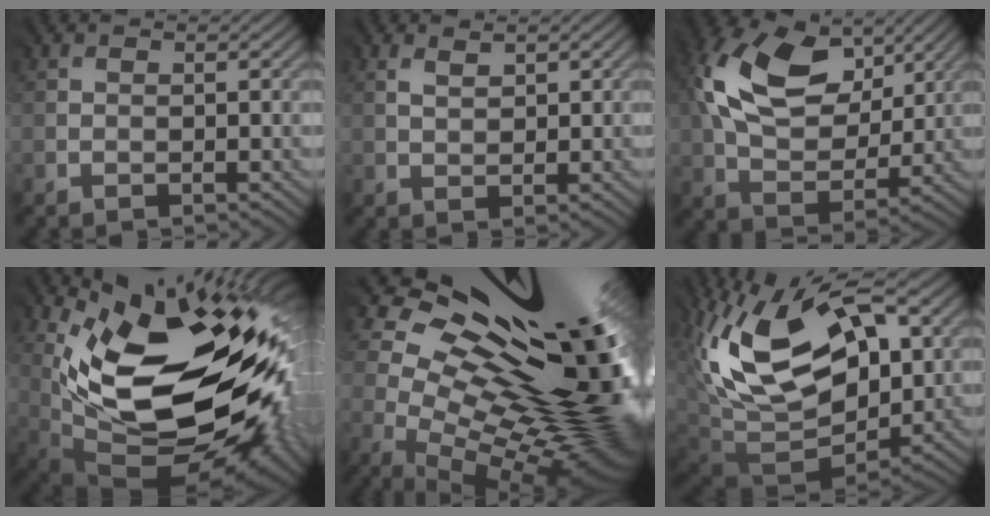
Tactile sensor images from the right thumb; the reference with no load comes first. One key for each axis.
{"total": 1.6, "fx": 1.1, "fy": 0.9, "fz": 0.7, "tx": -0.020, "ty": 0.000, "tz": 0.023}
{"total": 14.9, "fx": 5.7, "fy": 9.3, "fz": 10.1, "tx": -0.226, "ty": 0.016, "tz": 0.105}
{"total": 19.7, "fx": 2.5, "fy": 10.4, "fz": 16.5, "tx": -0.237, "ty": -0.011, "tz": 0.058}
{"total": 19.2, "fx": 4.7, "fy": 9.8, "fz": 15.8, "tx": -0.206, "ty": -0.009, "tz": 0.108}
{"total": 17.6, "fx": 5.6, "fy": 10.7, "fz": 12.8, "tx": -0.255, "ty": 0.003, "tz": 0.110}